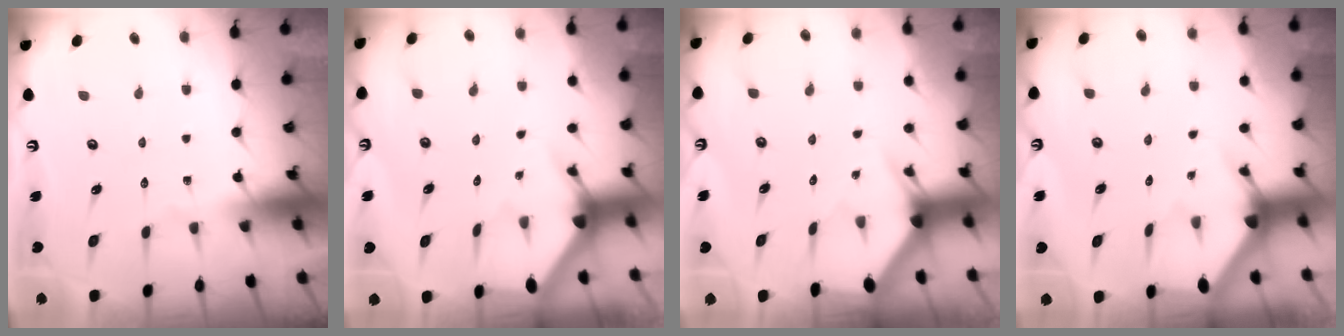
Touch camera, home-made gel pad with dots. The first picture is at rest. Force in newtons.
{"total": 3.0, "press": 3.0, "slide": 0.2}
{"total": 3.0, "press": 3.0, "slide": 0.1}
{"total": 3.0, "press": 3.0, "slide": 0.2}